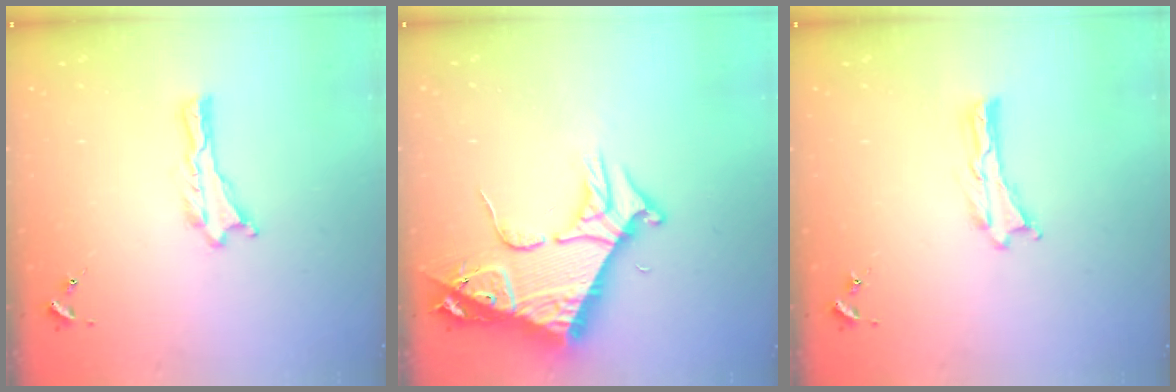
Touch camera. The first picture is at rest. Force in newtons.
{"total": 9.9, "press": 9.9, "slide": 1.1}
{"total": 0.0}